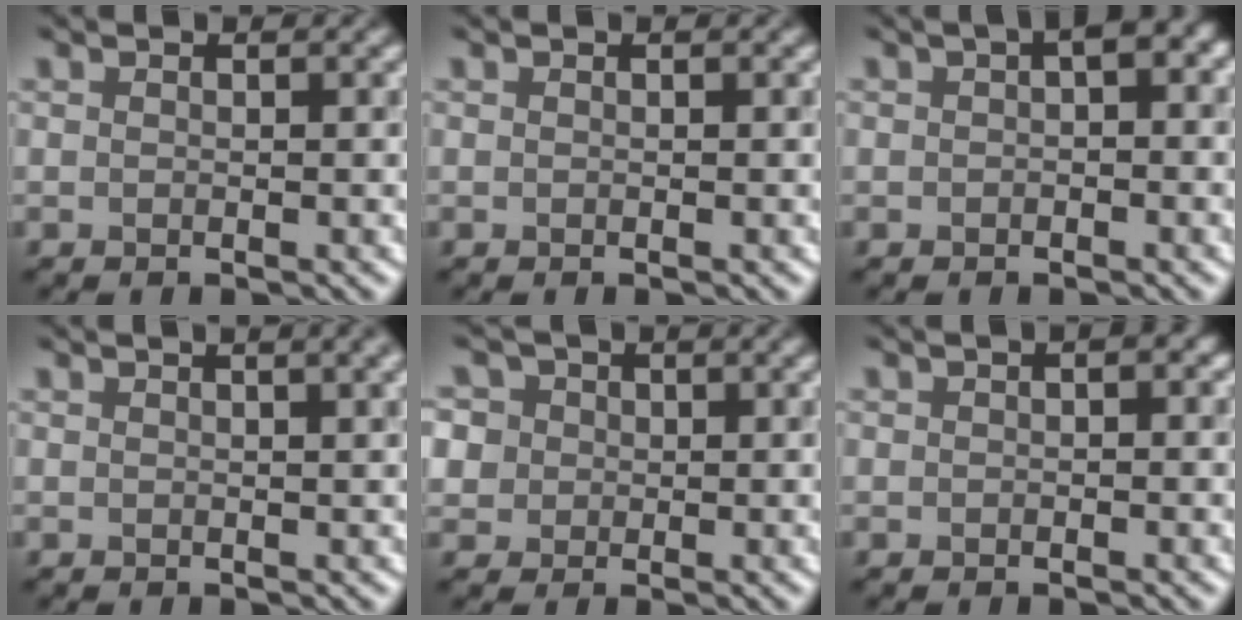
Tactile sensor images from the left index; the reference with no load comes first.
{"total": 0.0}
{"total": 2.6, "force": [0.5, 1.3, 2.1], "torque": [-0.024, 0.011, -0.001]}
{"total": 4.2, "force": [1.9, 1.7, 3.3], "torque": [-0.026, 0.021, -0.002]}
{"total": 6.2, "force": [2.0, 5.4, 2.2], "torque": [-0.042, 0.034, 0.005]}
{"total": 1.4, "force": [0.3, 0.9, 1.0], "torque": [-0.009, 0.005, -0.003]}